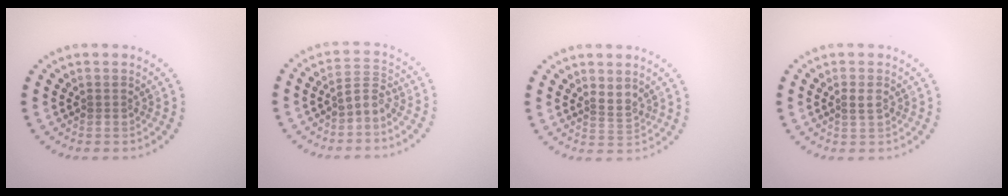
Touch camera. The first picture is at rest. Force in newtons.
{"total": 1.8, "press": 1.4, "slide": 1.2}
{"total": 1.7, "press": 1.2, "slide": 1.2}
{"total": 1.1, "press": 1.0, "slide": 0.4}